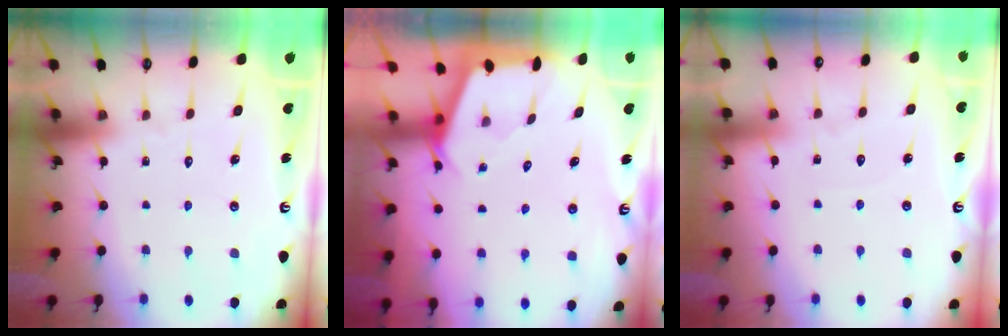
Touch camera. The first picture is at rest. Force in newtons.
{"total": 2.4, "press": 2.4, "slide": 0.3}
{"total": 2.9, "press": 2.9, "slide": 0.4}